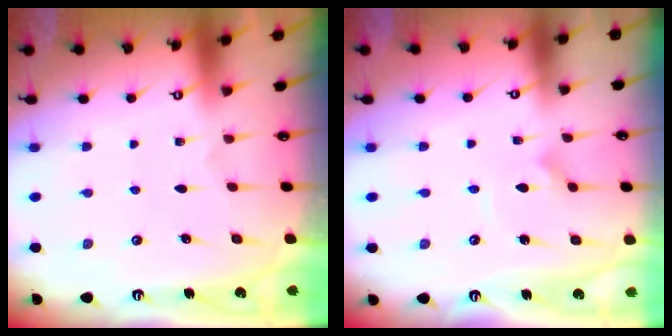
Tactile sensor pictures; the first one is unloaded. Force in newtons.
{"total": 2.6, "press": 2.6, "slide": 0.3}